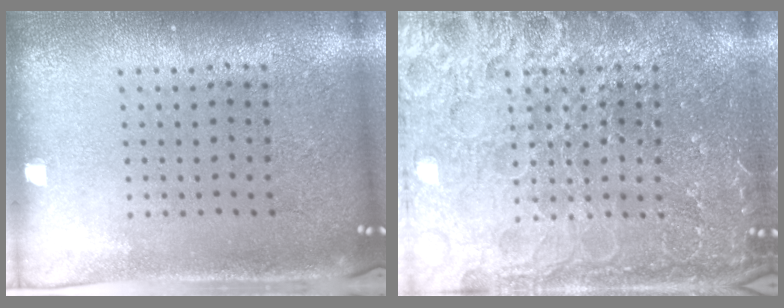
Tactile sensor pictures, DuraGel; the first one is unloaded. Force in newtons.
{"total": 6.9, "press": 6.9, "slide": 0.8}